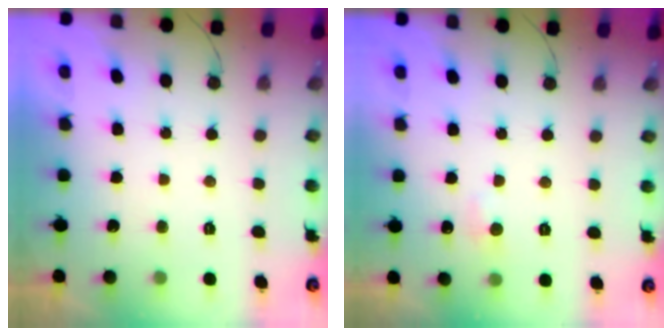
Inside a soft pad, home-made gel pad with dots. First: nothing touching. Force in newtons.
{"total": 5.2, "press": 5.2, "slide": 0.6}